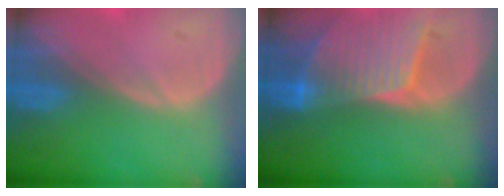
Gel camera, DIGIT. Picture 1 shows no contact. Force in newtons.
{"total": 8.7, "press": 7.8, "slide": 3.9}